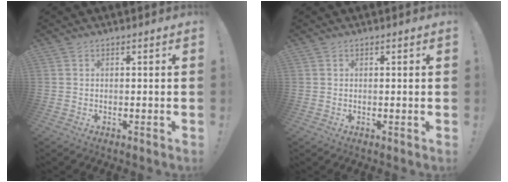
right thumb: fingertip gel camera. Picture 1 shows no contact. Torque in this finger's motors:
{"motor_torque": [2.77, 2.24, 0.23, -0.44, 0.43]}